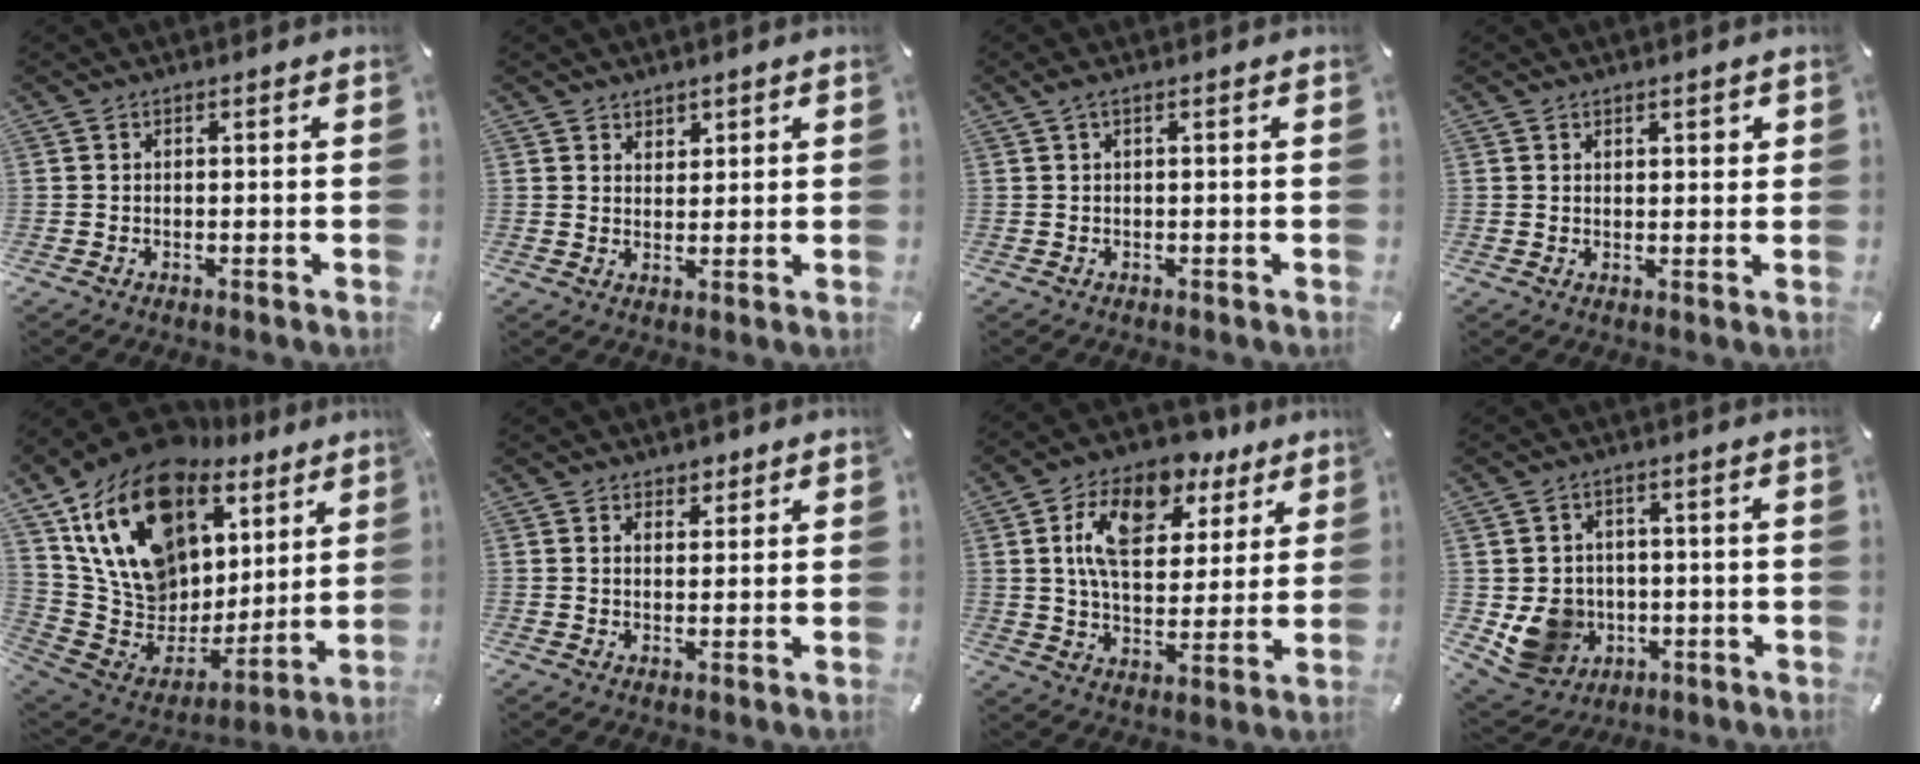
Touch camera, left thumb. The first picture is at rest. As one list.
[{"total": 3.1, "force": [2.1, 2.3, -0.2], "torque": [0.013, -0.007, 0.036]}, {"total": 1.2, "force": [0.3, 0.2, 1.1], "torque": [-0.023, 0.002, 0.005]}, {"total": 1.6, "force": [1.1, 1.0, 0.3], "torque": [0.002, -0.001, 0.019]}, {"total": 20.1, "force": [10.9, 13.8, 9.7], "torque": [-0.172, -0.088, 0.208]}, {"total": 3.0, "force": [1.7, 2.4, 0.3], "torque": [0.013, -0.004, 0.027]}, {"total": 14.8, "force": [7.0, 9.1, 9.4], "torque": [-0.158, -0.020, 0.126]}, {"total": 9.5, "force": [-0.8, 9.1, 2.7], "torque": [-0.075, -0.002, -0.009]}]